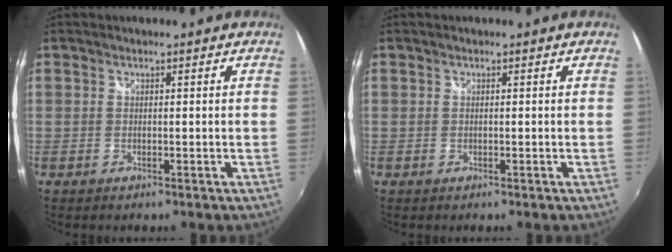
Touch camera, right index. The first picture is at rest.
{"total": 0.0}